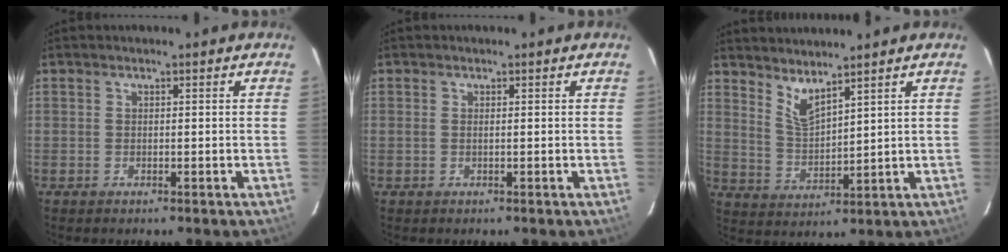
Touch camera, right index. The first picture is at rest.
{"total": 0.6, "force": [0.0, 0.0, 0.6], "torque": [-0.013, 0.001, -0.002]}
{"total": 5.4, "force": [4.4, 1.0, 3.1], "torque": [-0.059, -0.010, 0.090]}